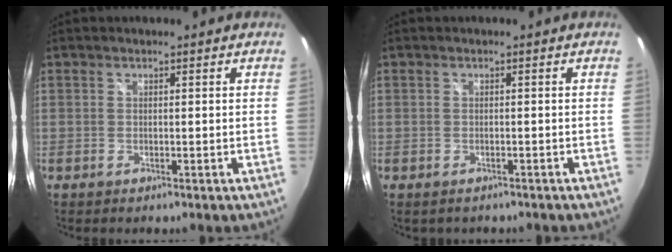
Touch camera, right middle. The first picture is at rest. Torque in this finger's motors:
{"motor_torque": [-0.36, -0.03, 0.01, -0.01]}